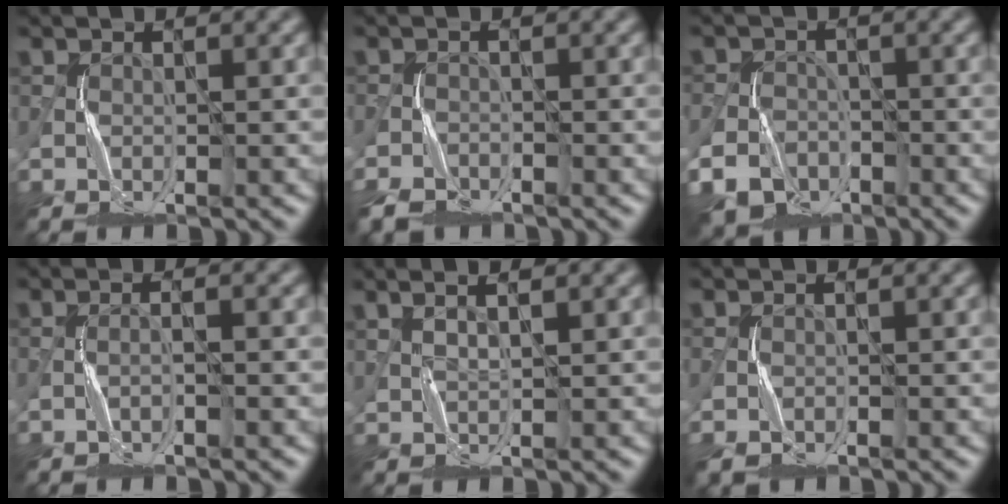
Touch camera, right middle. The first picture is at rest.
{"total": 2.6, "force": [-2.3, 0.9, 0.8], "torque": [-0.013, -0.011, -0.051]}
{"total": 4.1, "force": [-2.7, 2.8, 1.4], "torque": [-0.026, -0.011, -0.052]}
{"total": 0.9, "force": [-0.4, -0.4, 0.7], "torque": [-0.009, 0.003, -0.009]}
{"total": 2.1, "force": [1.7, 0.2, 1.2], "torque": [-0.010, 0.003, 0.011]}
{"total": 1.2, "force": [-0.8, 0.5, 0.6], "torque": [-0.018, -0.003, -0.019]}